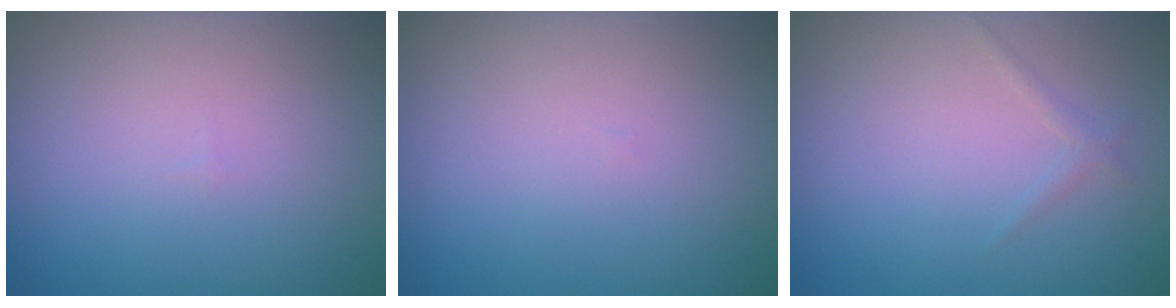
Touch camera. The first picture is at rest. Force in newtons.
{"total": 0.0}
{"total": 0.7, "press": 0.7, "slide": 0.0}